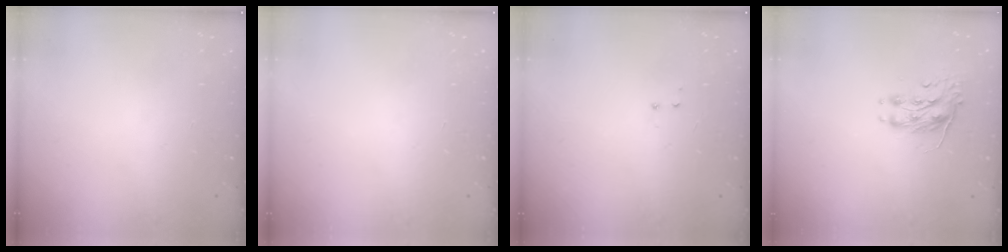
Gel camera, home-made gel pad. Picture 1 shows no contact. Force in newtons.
{"total": 0.0}
{"total": 3.5, "press": 3.5, "slide": 0.5}
{"total": 8.0, "press": 8.0, "slide": 0.4}